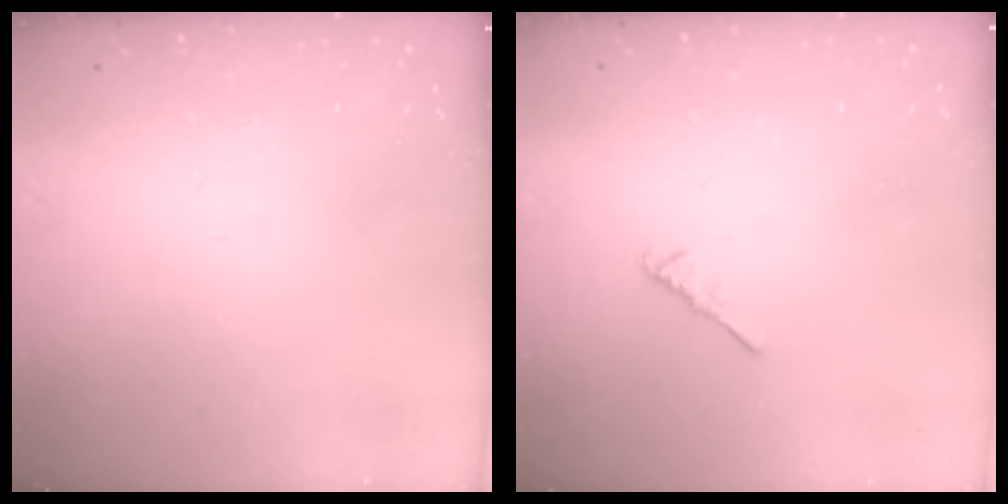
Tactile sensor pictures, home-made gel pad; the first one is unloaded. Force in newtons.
{"total": 2.6, "press": 2.6, "slide": 0.6}